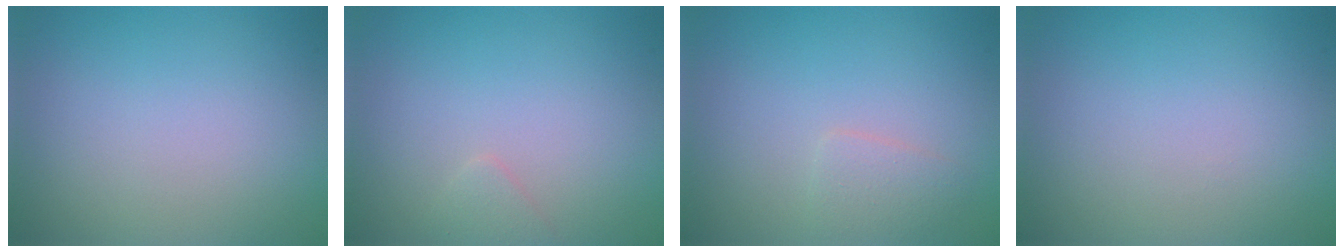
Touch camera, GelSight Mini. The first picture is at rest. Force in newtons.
{"total": 0.9, "press": 0.9, "slide": 0.1}
{"total": 1.4, "press": 1.4, "slide": 0.1}
{"total": 0.0}